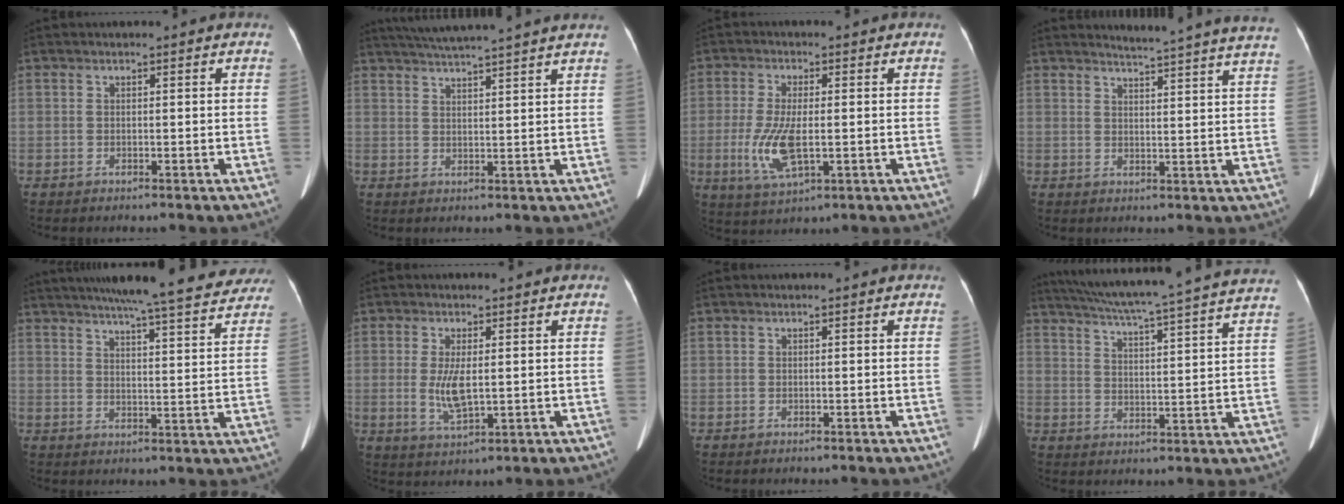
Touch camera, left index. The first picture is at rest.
{"total": 12.4, "force": [11.1, -1.1, 5.6], "torque": [-0.100, 0.017, 0.150]}
{"total": 7.6, "force": [-1.4, 2.5, 7.0], "torque": [-0.158, -0.012, -0.022]}
{"total": 15.8, "force": [15.1, -1.5, 4.6], "torque": [-0.073, -0.072, 0.171]}
{"total": 25.9, "force": [22.9, 3.1, 11.7], "torque": [-0.180, -0.018, 0.279]}
{"total": 4.9, "force": [0.1, 1.4, 4.7], "torque": [-0.101, -0.010, 0.006]}
{"total": 0.0}
{"total": 26.4, "force": [23.5, -0.5, 12.0], "torque": [-0.204, -0.025, 0.304]}